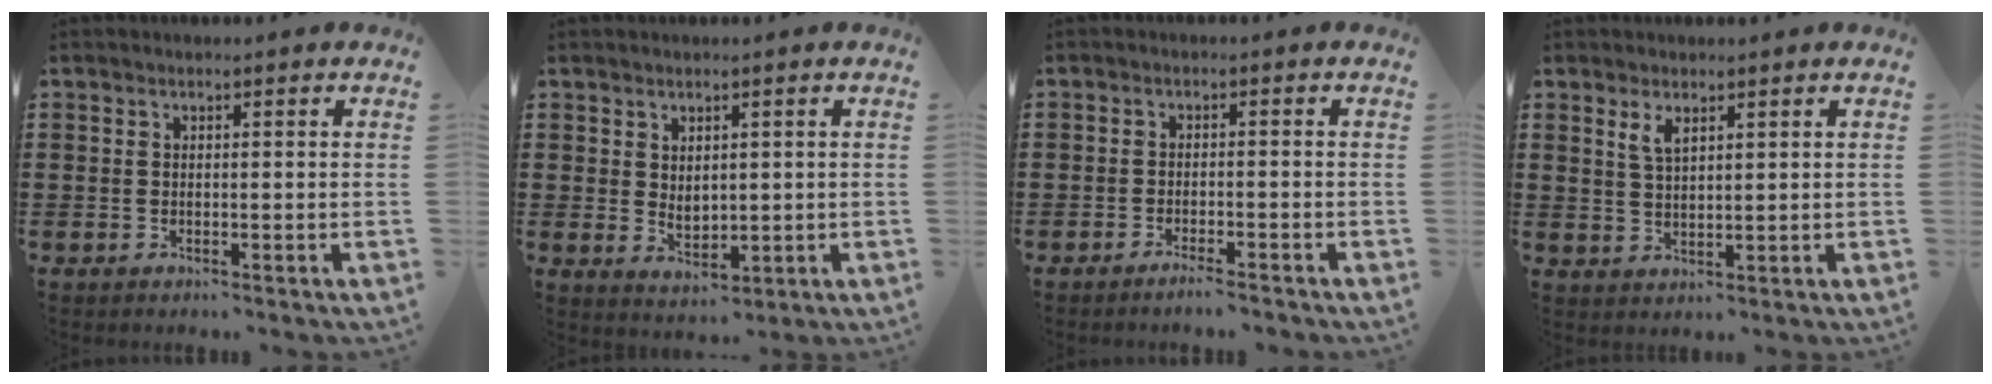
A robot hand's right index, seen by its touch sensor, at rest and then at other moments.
{"total": 2.4, "force": [1.2, 1.7, 1.3], "torque": [-0.022, 0.003, 0.020]}
{"total": 2.0, "force": [-1.9, -0.2, 0.7], "torque": [-0.013, -0.001, -0.035]}
{"total": 2.5, "force": [1.5, 1.0, 1.7], "torque": [-0.038, 0.003, 0.027]}